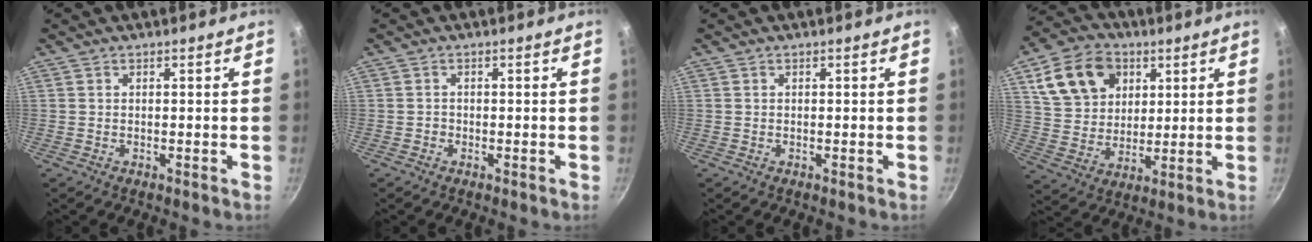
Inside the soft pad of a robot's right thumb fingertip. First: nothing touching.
{"total": 0.7, "force": [-0.4, 0.6, 0.1], "torque": [0.000, 0.004, -0.010]}
{"total": 0.0}
{"total": 15.4, "force": [6.0, 11.5, 8.2], "torque": [-0.125, -0.006, 0.111]}